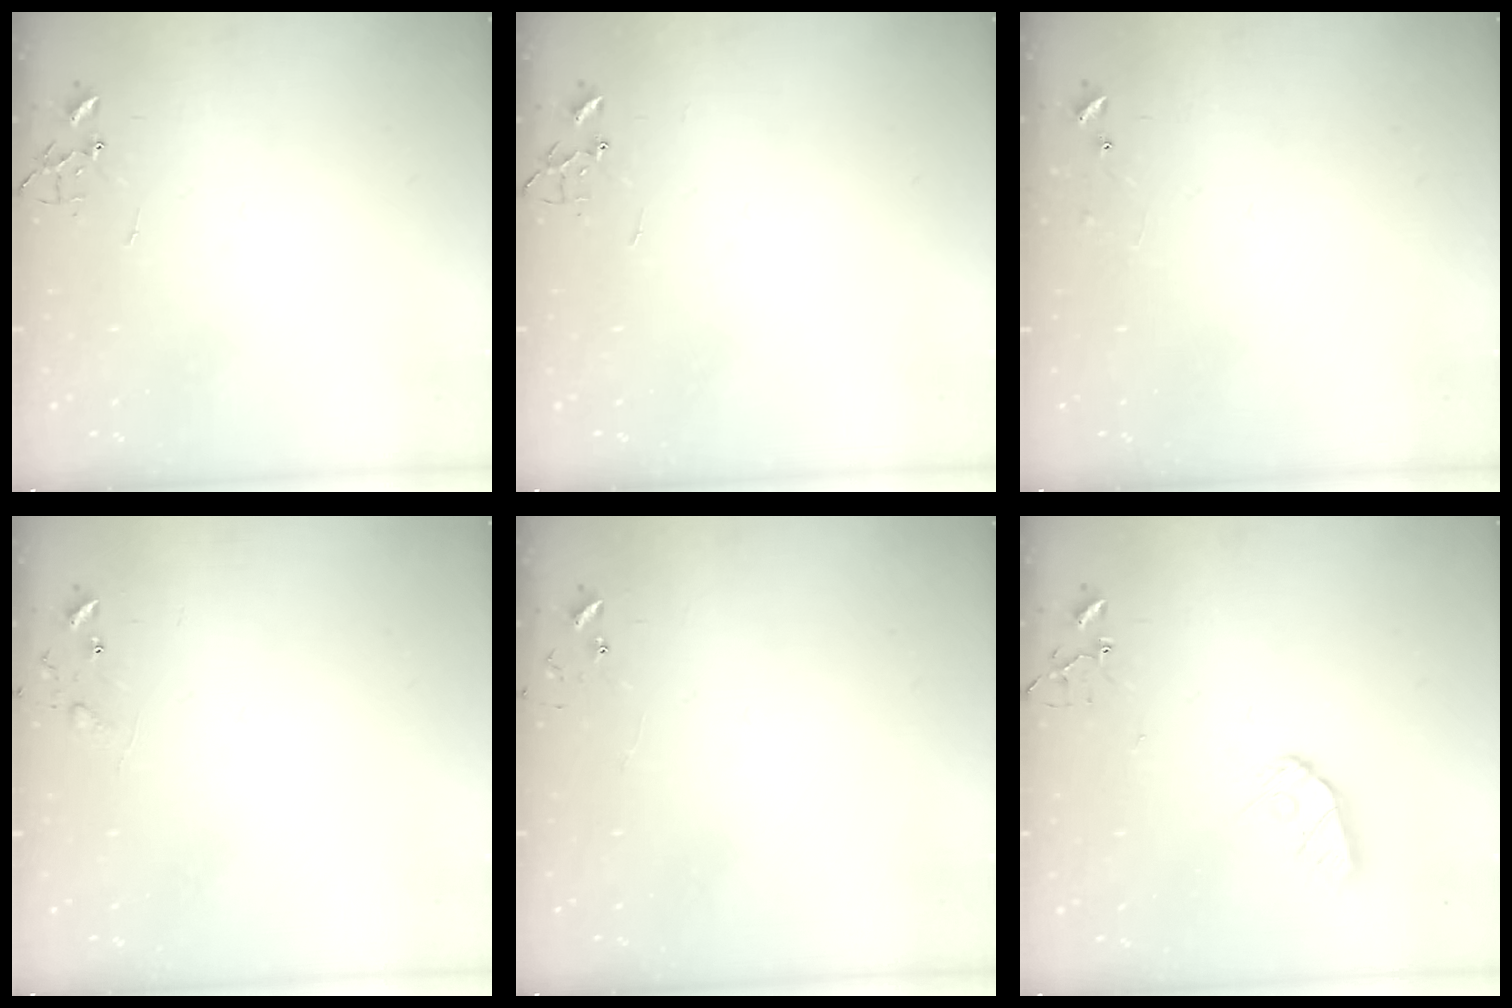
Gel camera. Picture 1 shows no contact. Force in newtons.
{"total": 0.0}
{"total": 6.4, "press": 6.3, "slide": 0.5}
{"total": 8.0, "press": 8.0, "slide": 0.4}
{"total": 4.7, "press": 4.7, "slide": 0.5}
{"total": 8.6, "press": 8.5, "slide": 0.7}